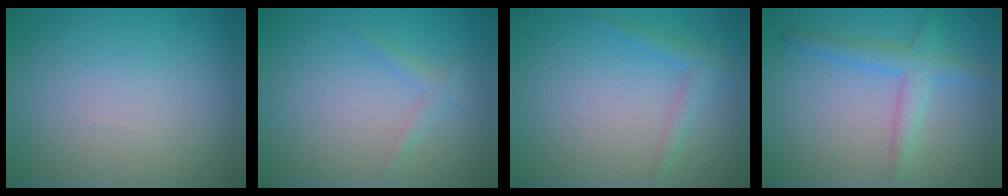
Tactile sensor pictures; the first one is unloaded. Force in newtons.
{"total": 1.1, "press": 1.1, "slide": 0.0}
{"total": 1.6, "press": 1.6, "slide": 0.1}
{"total": 2.8, "press": 2.8, "slide": 0.2}